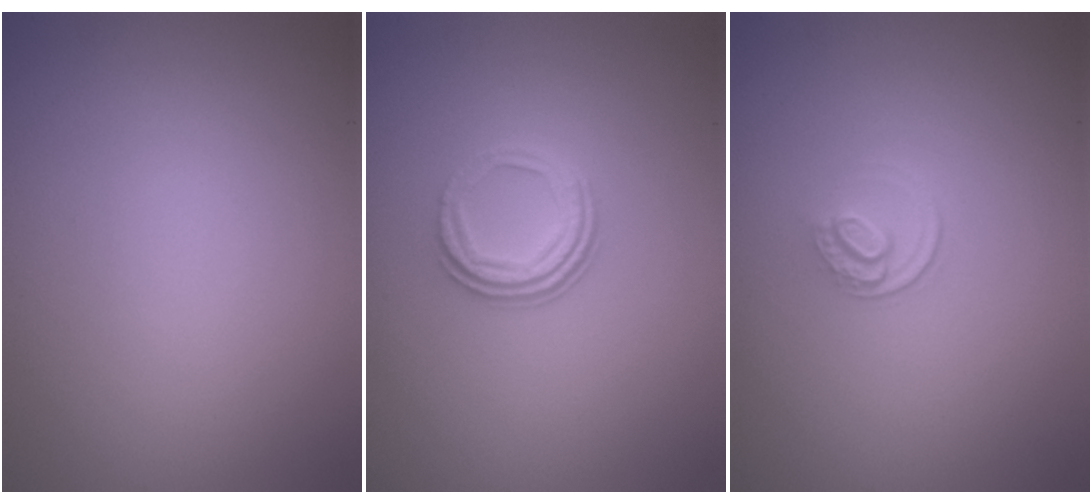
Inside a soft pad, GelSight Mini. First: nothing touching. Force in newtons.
{"total": 3.1, "press": 2.3, "slide": 2.1}
{"total": 1.4, "press": 0.9, "slide": 1.0}